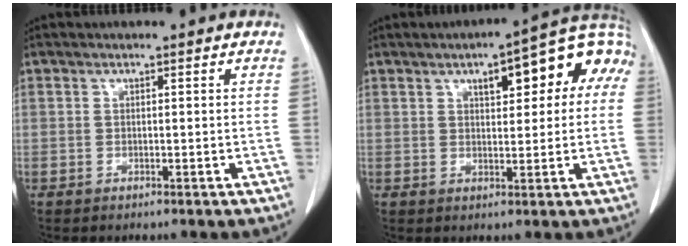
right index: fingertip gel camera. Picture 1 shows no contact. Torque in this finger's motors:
{"motor_torque": [0.45, 0.21, 0.39, 0.07]}